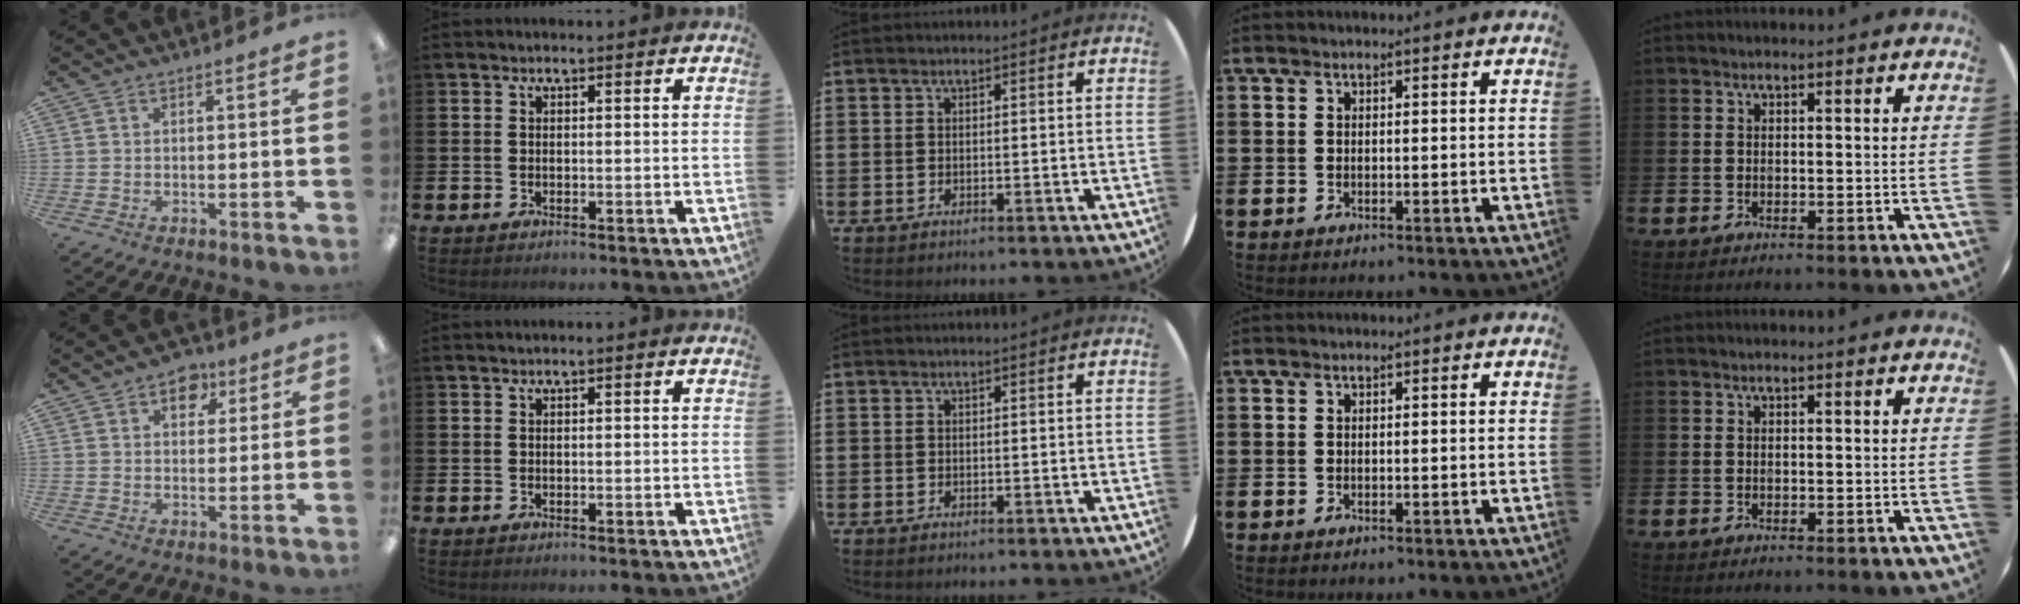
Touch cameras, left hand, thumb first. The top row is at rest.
{"thumb": {"total": 6.1, "force": [3.4, 4.2, 2.9], "torque": [-0.012, -0.014, 0.053]}}